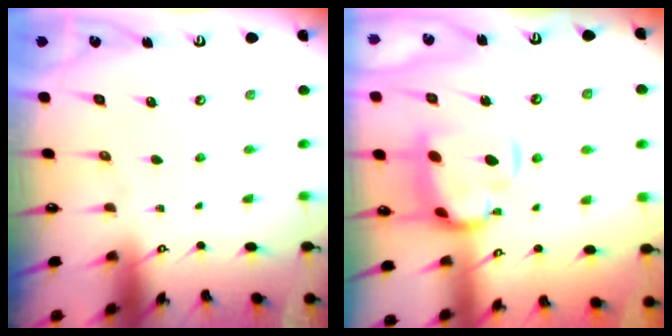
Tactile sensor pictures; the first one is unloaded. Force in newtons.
{"total": 7.6, "press": 7.4, "slide": 1.6}